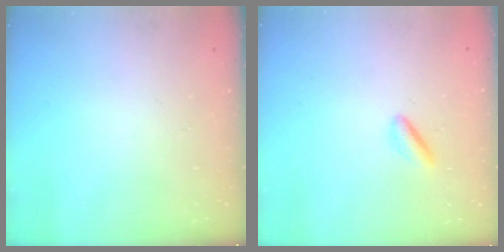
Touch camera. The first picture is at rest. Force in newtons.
{"total": 2.7, "press": 2.6, "slide": 0.7}